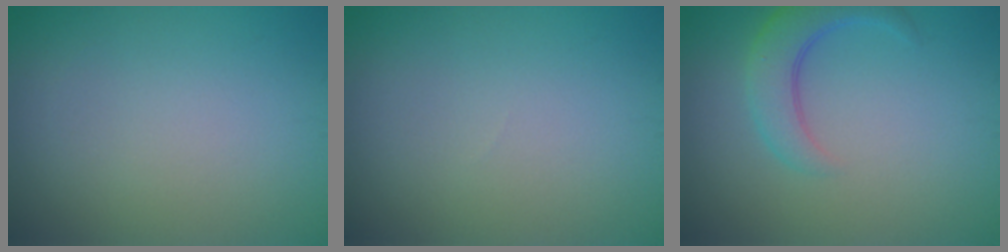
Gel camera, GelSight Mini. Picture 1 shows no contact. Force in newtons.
{"total": 0.0}
{"total": 3.7, "press": 3.7, "slide": 0.2}